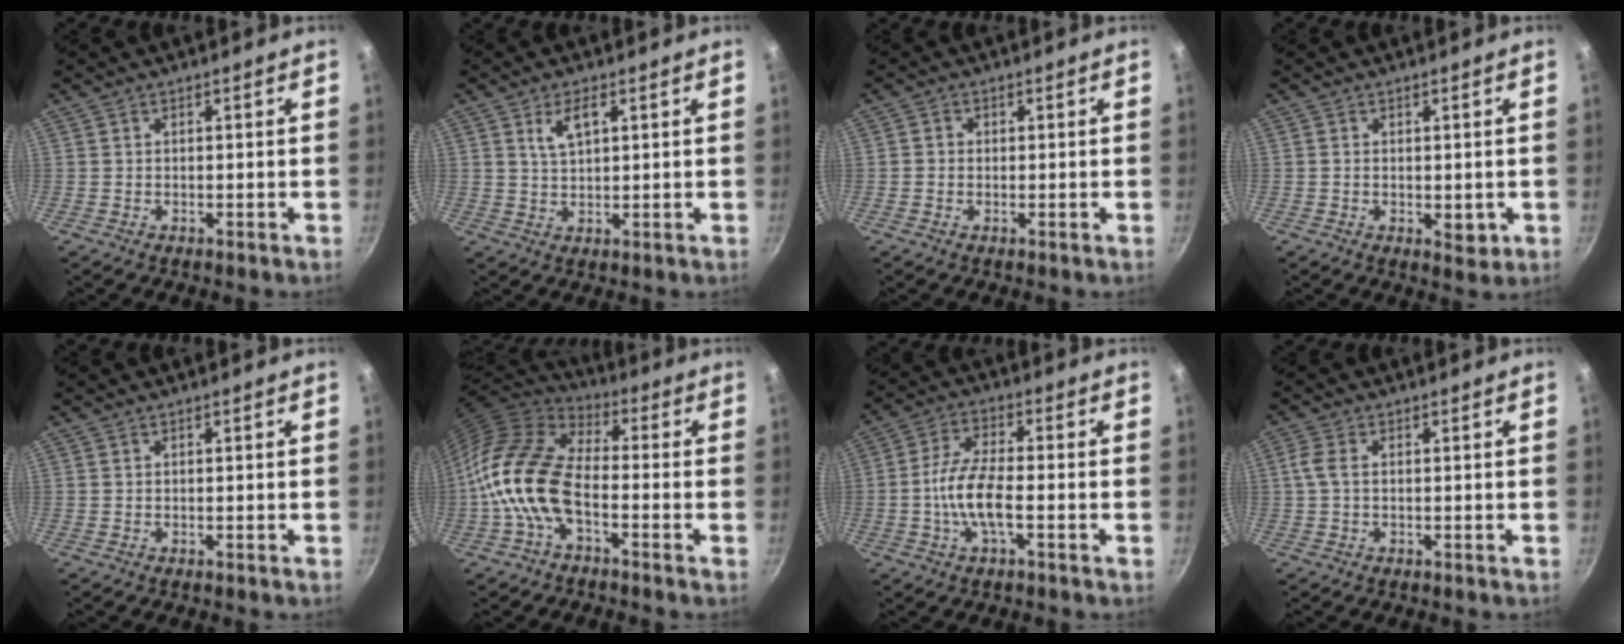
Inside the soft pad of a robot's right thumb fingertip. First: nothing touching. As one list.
[{"total": 4.5, "force": [1.9, 2.1, 3.5], "torque": [-0.058, -0.003, 0.038]}, {"total": 1.3, "force": [-0.1, 1.3, 0.5], "torque": [-0.005, 0.003, -0.005]}, {"total": 3.2, "force": [-0.4, 1.8, 2.6], "torque": [-0.037, -0.009, -0.005]}, {"total": 0.0}, {"total": 14.4, "force": [-4.2, 7.7, 11.4], "torque": [-0.208, 0.039, -0.101]}, {"total": 8.6, "force": [-2.1, 2.8, 7.9], "torque": [-0.158, 0.021, -0.051]}, {"total": 3.0, "force": [0.3, 1.7, 2.4], "torque": [-0.061, 0.007, 0.002]}]